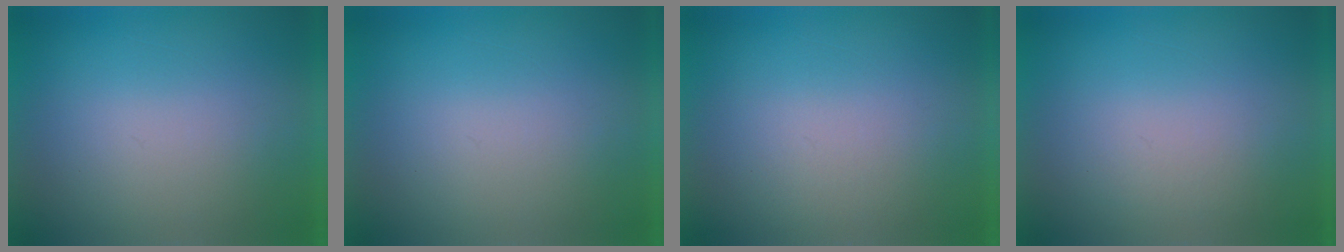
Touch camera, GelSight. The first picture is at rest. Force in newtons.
{"total": 1.2}
{"total": 1.2}
{"total": 1.0}